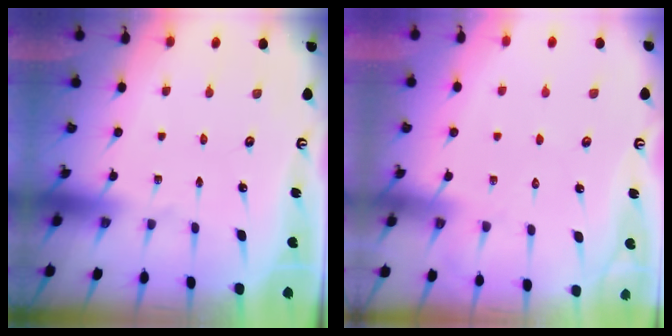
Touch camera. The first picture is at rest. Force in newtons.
{"total": 6.1, "press": 6.1, "slide": 0.8}